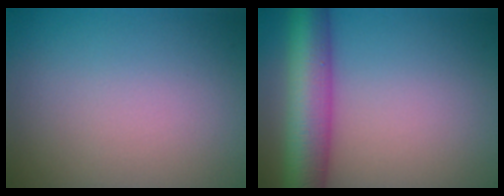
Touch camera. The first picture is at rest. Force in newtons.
{"total": 8.1, "press": 8.1, "slide": 0.3}